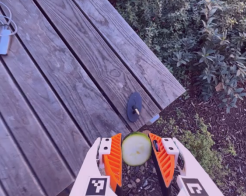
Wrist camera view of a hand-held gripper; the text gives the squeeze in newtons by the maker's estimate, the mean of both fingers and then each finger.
{"total": 10.8, "left": 11.0, "right": 10.6}